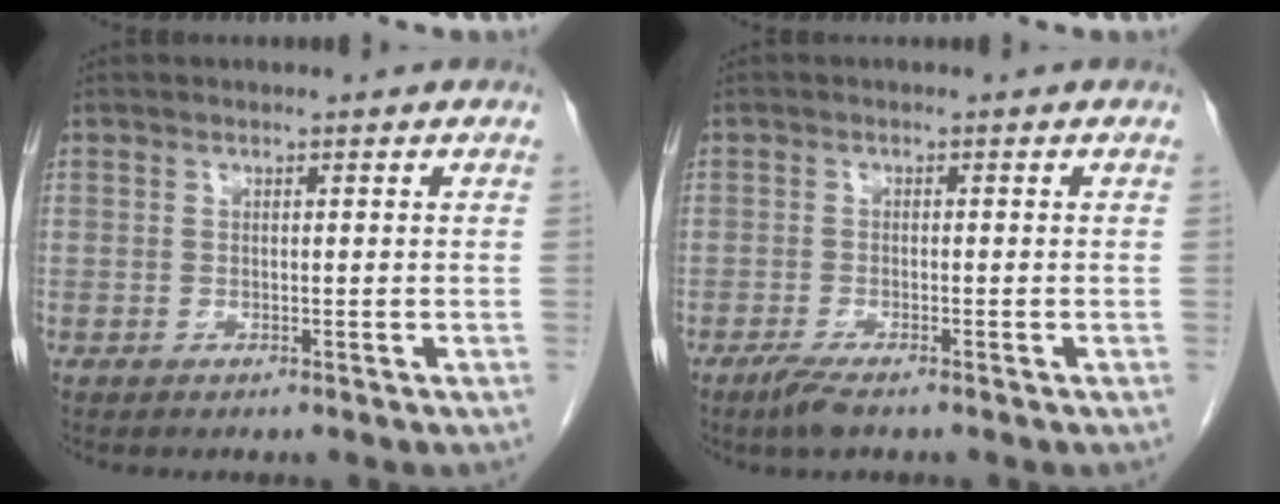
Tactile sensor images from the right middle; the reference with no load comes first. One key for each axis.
{"total": 2.9, "fx": -2.1, "fy": 0.4, "fz": 1.9, "tx": -0.046, "ty": -0.008, "tz": -0.042}